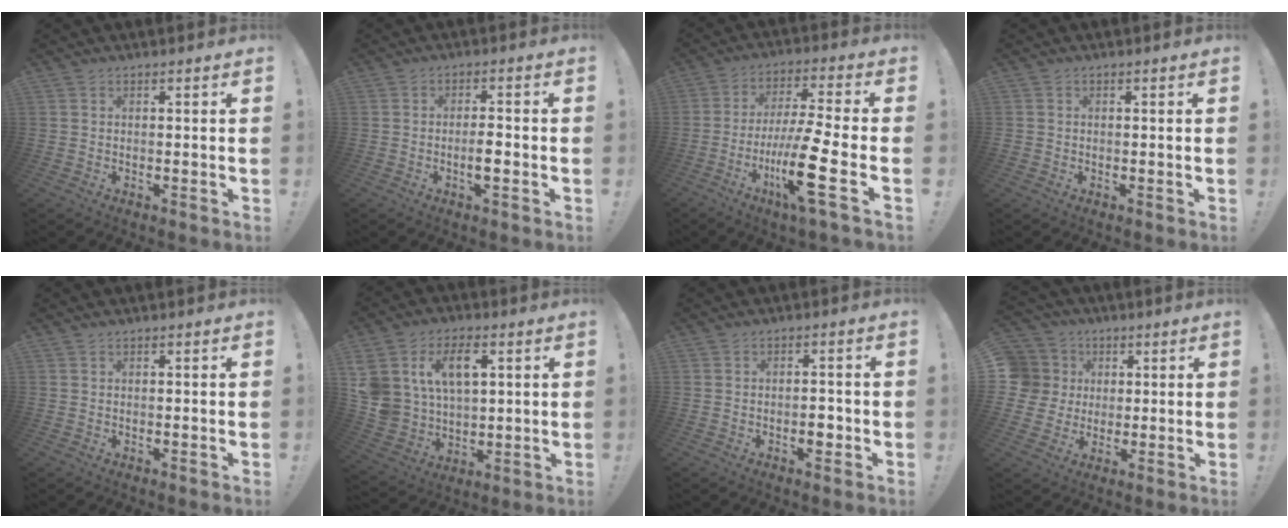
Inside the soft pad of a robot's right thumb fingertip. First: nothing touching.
{"total": 4.5, "force": [-1.5, 1.1, 4.1], "torque": [-0.067, -0.001, -0.029]}
{"total": 16.6, "force": [-5.7, 2.0, 15.5], "torque": [-0.285, 0.019, -0.091]}
{"total": 0.9, "force": [-0.4, 0.8, 0.1], "torque": [-0.008, 0.006, -0.006]}
{"total": 0.6, "force": [0.1, -0.1, -0.6], "torque": [0.014, 0.001, 0.001]}
{"total": 14.0, "force": [5.8, 9.9, 8.1], "torque": [-0.150, -0.019, 0.112]}
{"total": 3.5, "force": [-1.4, 1.9, 2.6], "torque": [-0.023, 0.001, -0.026]}
{"total": 10.5, "force": [1.6, 10.0, 2.9], "torque": [-0.047, -0.003, 0.037]}